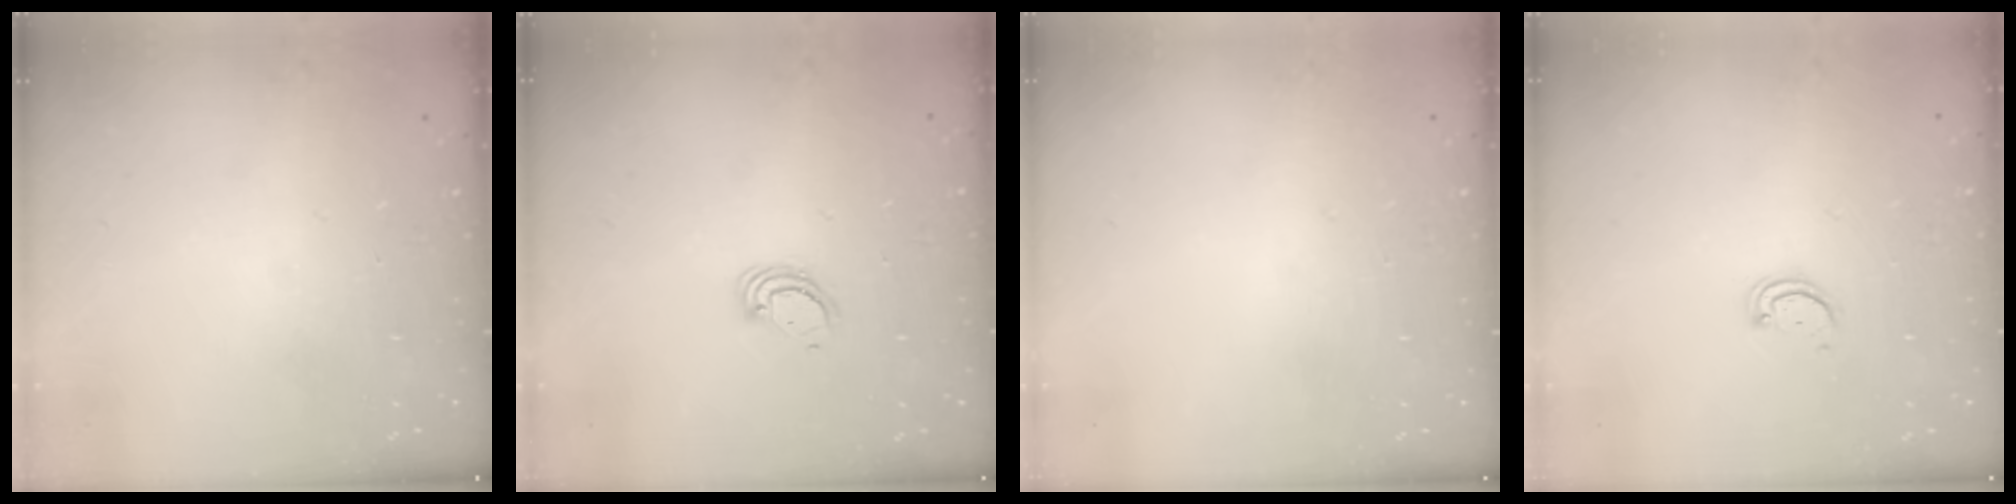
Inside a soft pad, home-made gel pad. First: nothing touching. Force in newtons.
{"total": 3.9, "press": 3.9, "slide": 0.3}
{"total": 0.0}
{"total": 2.2, "press": 2.2, "slide": 0.2}